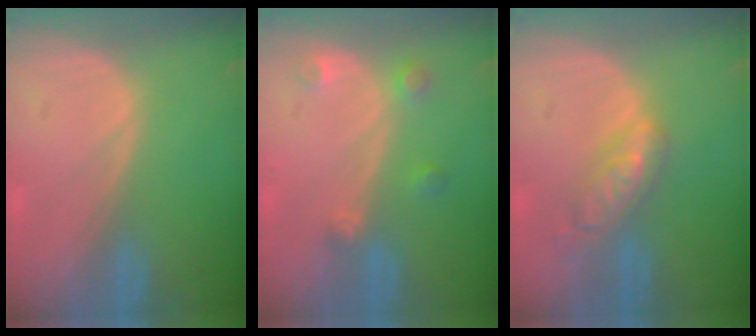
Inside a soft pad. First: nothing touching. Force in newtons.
{"total": 2.8, "press": 2.7, "slide": 0.7}
{"total": 5.9, "press": 5.2, "slide": 2.9}